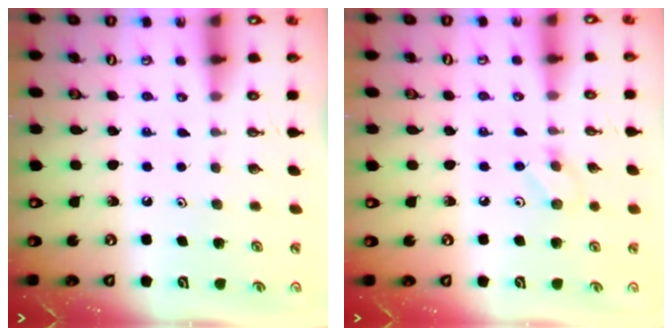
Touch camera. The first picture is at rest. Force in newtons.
{"total": 5.0, "press": 4.9, "slide": 0.6}